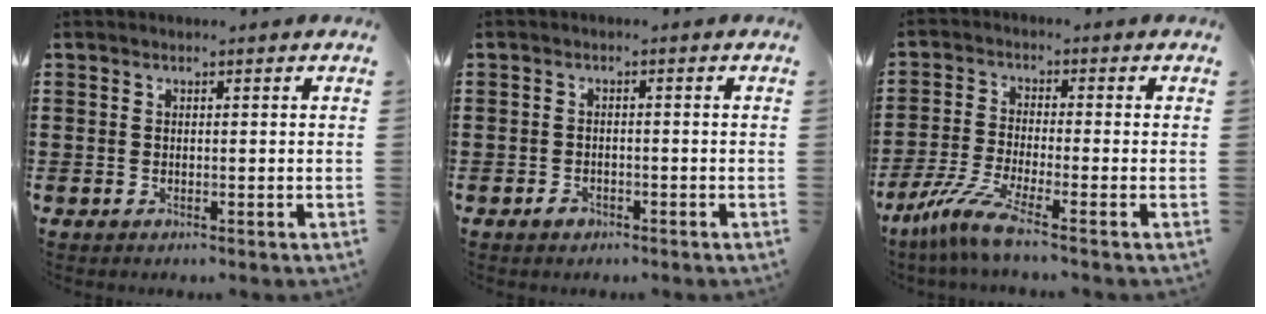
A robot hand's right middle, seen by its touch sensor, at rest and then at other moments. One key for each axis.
{"total": 1.1, "fx": -0.8, "fy": 0.7, "fz": 0.4, "tx": -0.011, "ty": -0.002, "tz": -0.016}
{"total": 6.6, "fx": -4.6, "fy": 0.4, "fz": 4.7, "tx": -0.117, "ty": -0.021, "tz": -0.093}